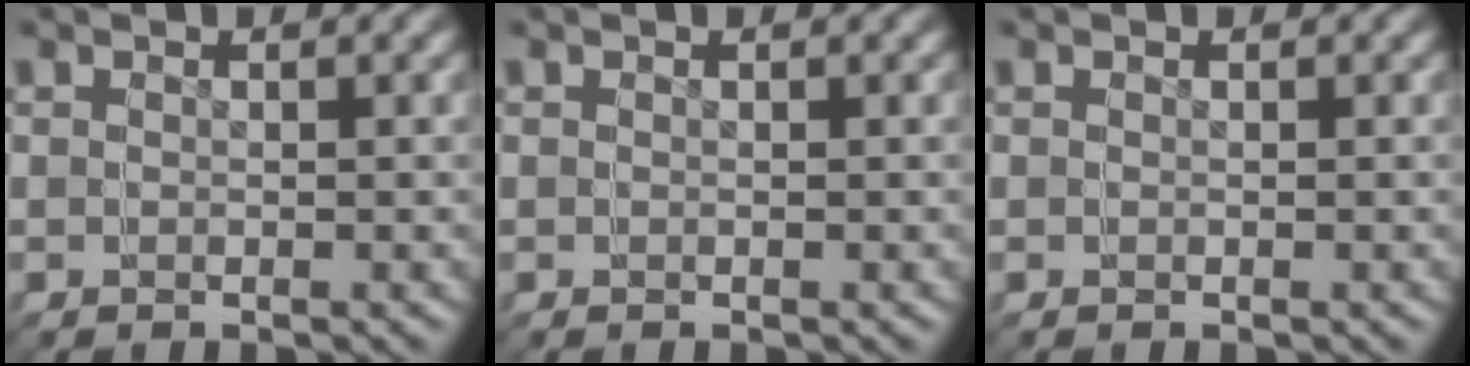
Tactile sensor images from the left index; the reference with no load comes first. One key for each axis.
{"total": 0.0}
{"total": 0.0}